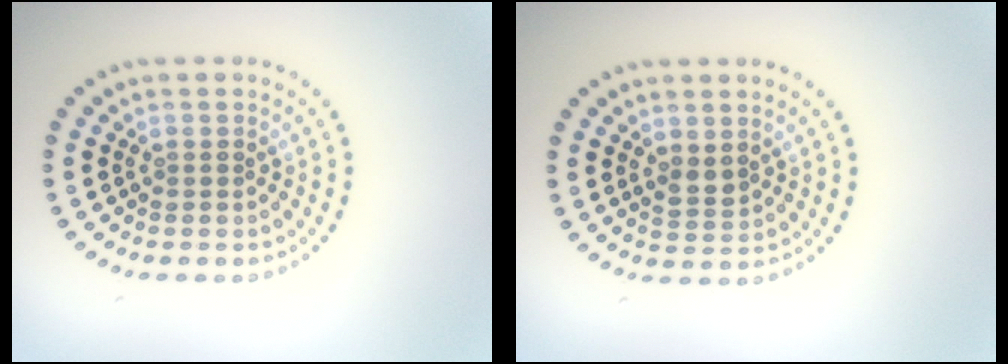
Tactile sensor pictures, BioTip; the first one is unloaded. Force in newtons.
{"total": 1.4, "press": 1.3, "slide": 0.5}